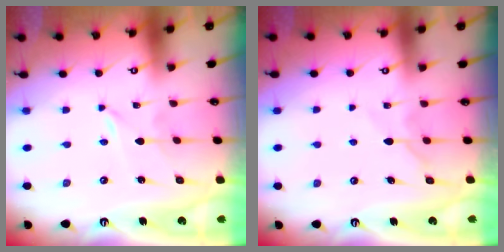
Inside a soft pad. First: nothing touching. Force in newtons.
{"total": 6.7, "press": 6.7, "slide": 0.6}